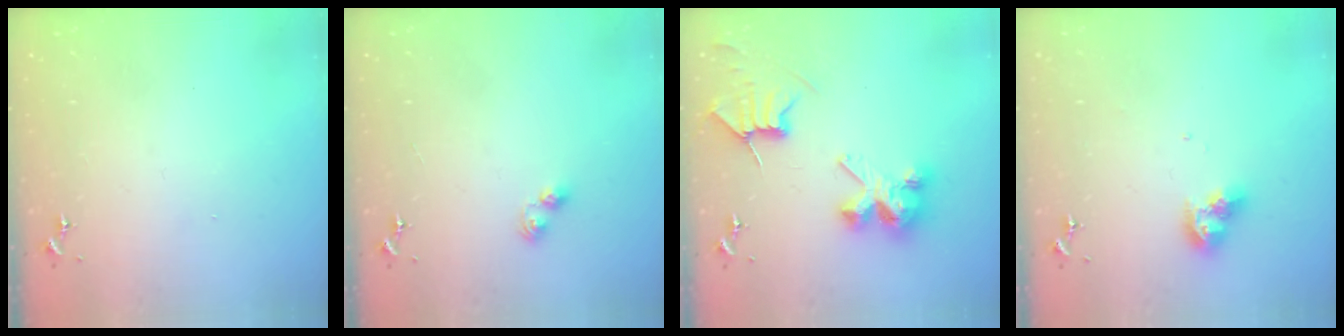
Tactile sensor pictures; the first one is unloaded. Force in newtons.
{"total": 3.3, "press": 3.3, "slide": 0.4}
{"total": 8.7, "press": 8.6, "slide": 0.6}
{"total": 8.7, "press": 8.7, "slide": 0.2}